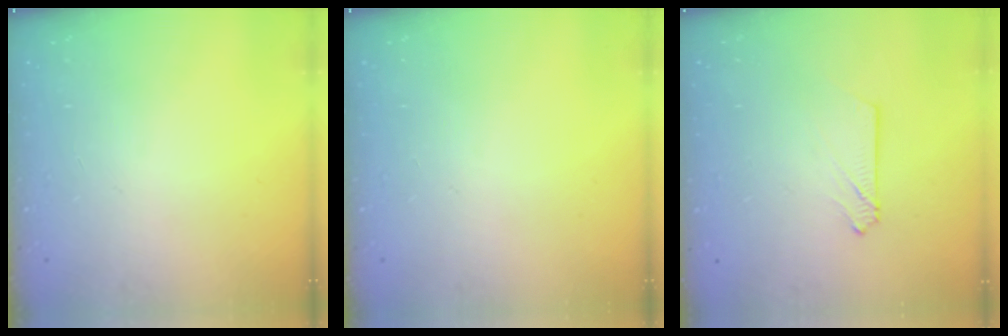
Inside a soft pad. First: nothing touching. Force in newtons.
{"total": 0.0}
{"total": 3.0, "press": 3.0, "slide": 0.4}